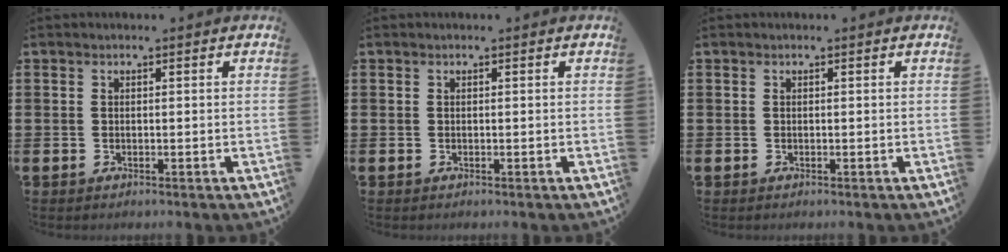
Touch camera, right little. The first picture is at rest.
{"total": 0.0}
{"total": 0.0}